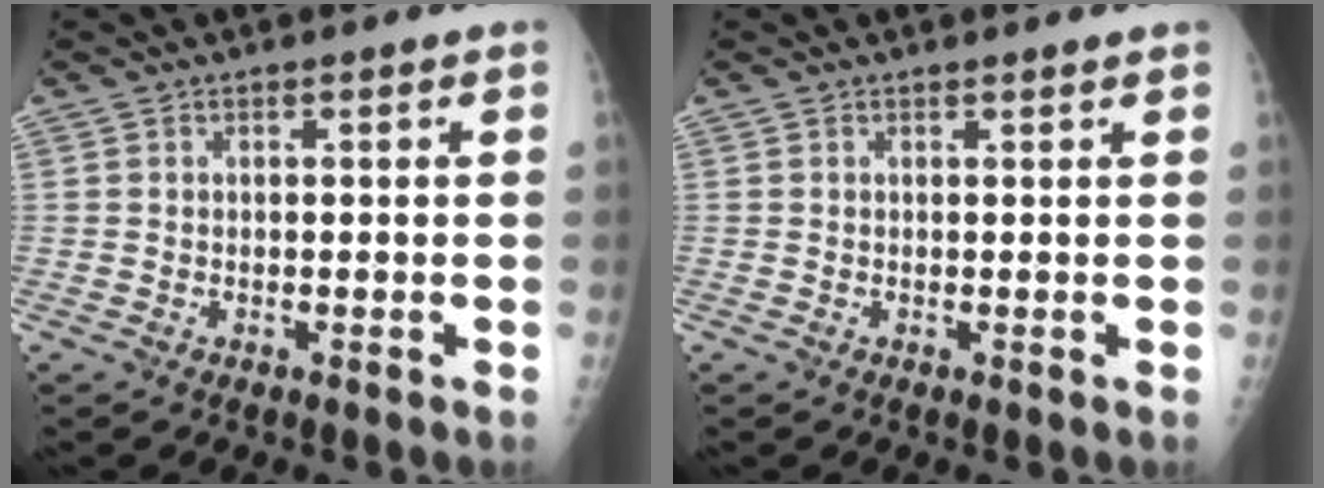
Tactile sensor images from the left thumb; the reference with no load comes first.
{"total": 0.5, "force": [0.5, 0.0, 0.1], "torque": [-0.006, -0.001, 0.007]}